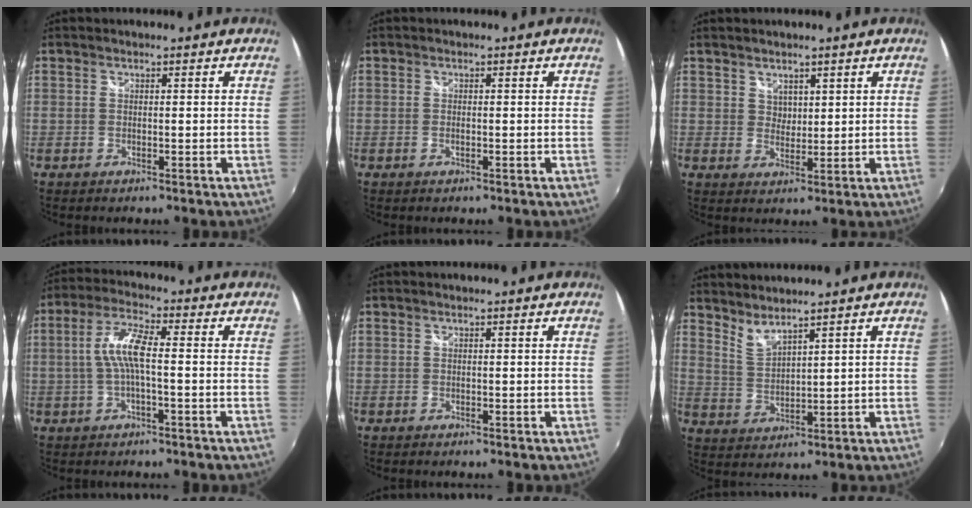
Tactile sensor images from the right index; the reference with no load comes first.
{"total": 0.6, "force": [-0.2, 0.2, 0.5], "torque": [-0.012, -0.001, -0.005]}
{"total": 2.8, "force": [1.9, 1.9, 0.6], "torque": [-0.001, 0.002, 0.034]}
{"total": 6.7, "force": [-0.7, 1.2, 6.5], "torque": [-0.138, 0.011, -0.012]}
{"total": 0.0}
{"total": 4.6, "force": [4.2, 0.2, 1.8], "torque": [-0.035, -0.004, 0.085]}